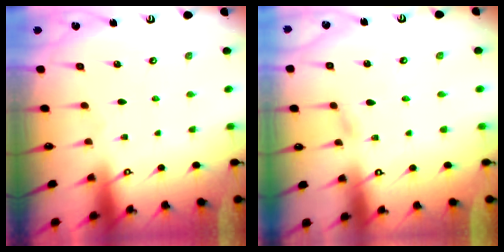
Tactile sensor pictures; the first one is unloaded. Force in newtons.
{"total": 2.2, "press": 2.2, "slide": 0.3}